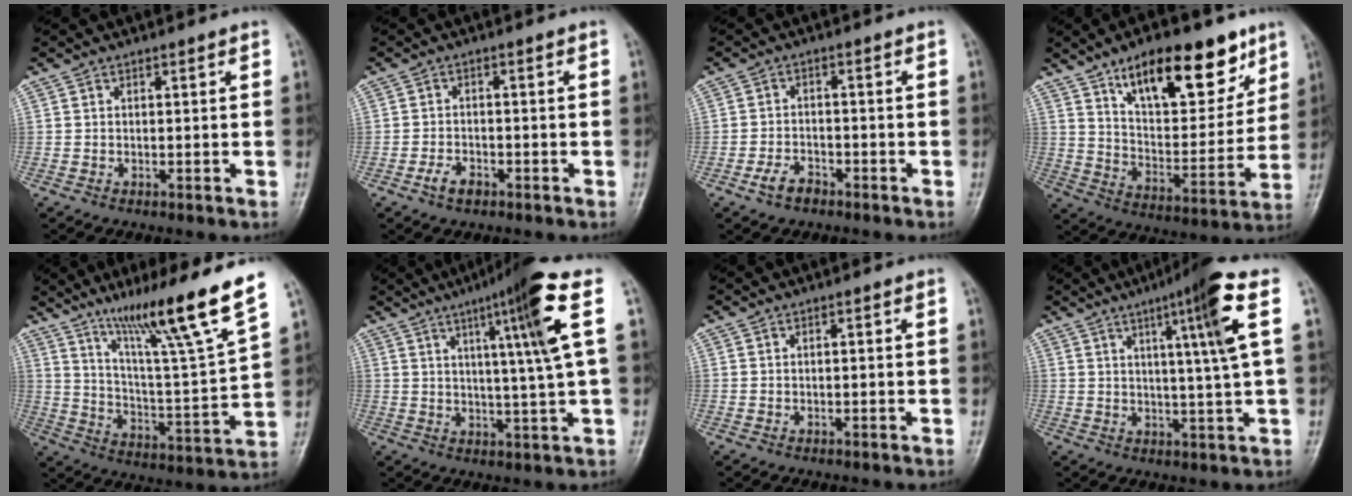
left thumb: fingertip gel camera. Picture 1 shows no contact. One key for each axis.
{"total": 3.1, "fx": -1.9, "fy": 1.8, "fz": 1.8, "tx": -0.033, "ty": 0.013, "tz": -0.032}
{"total": 3.8, "fx": -2.5, "fy": 2.1, "fz": 1.9, "tx": -0.034, "ty": 0.018, "tz": -0.043}
{"total": 20.4, "fx": 12.4, "fy": 8.8, "fz": 13.7, "tx": -0.156, "ty": -0.057, "tz": 0.205}
{"total": 19.3, "fx": 12.8, "fy": 0.0, "fz": 14.4, "tx": -0.209, "ty": -0.071, "tz": 0.209}
{"total": 13.2, "fx": 4.5, "fy": -0.7, "fz": 12.4, "tx": -0.194, "ty": -0.007, "tz": 0.067}
{"total": 0.8, "fx": -0.1, "fy": 0.2, "fz": 0.7, "tx": -0.013, "ty": 0.004, "tz": 0.000}
{"total": 11.1, "fx": 3.7, "fy": -0.8, "fz": 10.4, "tx": -0.165, "ty": -0.007, "tz": 0.056}